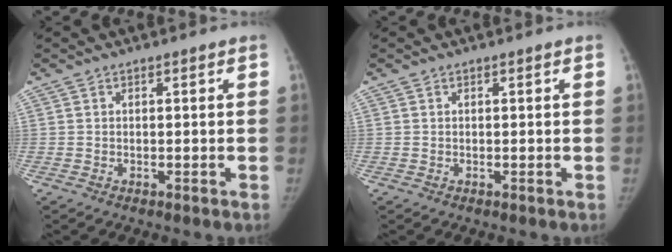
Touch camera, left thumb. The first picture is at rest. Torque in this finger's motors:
{"motor_torque": [0.07, 0.01, 0.19, 0.08, 0.02]}